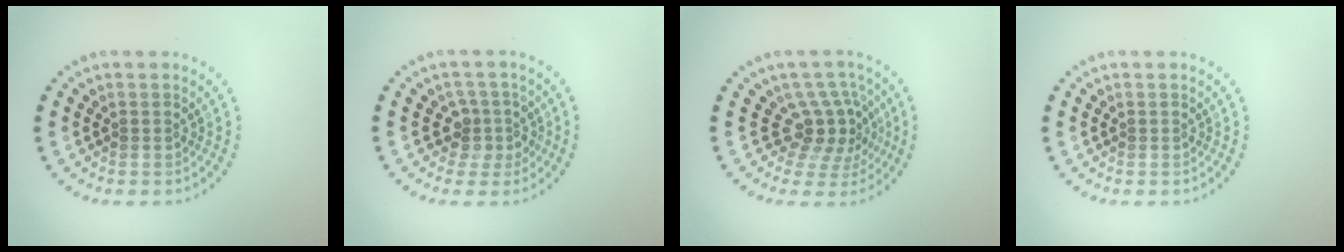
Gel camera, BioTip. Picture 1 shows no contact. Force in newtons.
{"total": 2.5, "press": 2.0, "slide": 1.6}
{"total": 3.6, "press": 2.7, "slide": 2.4}
{"total": 0.0}